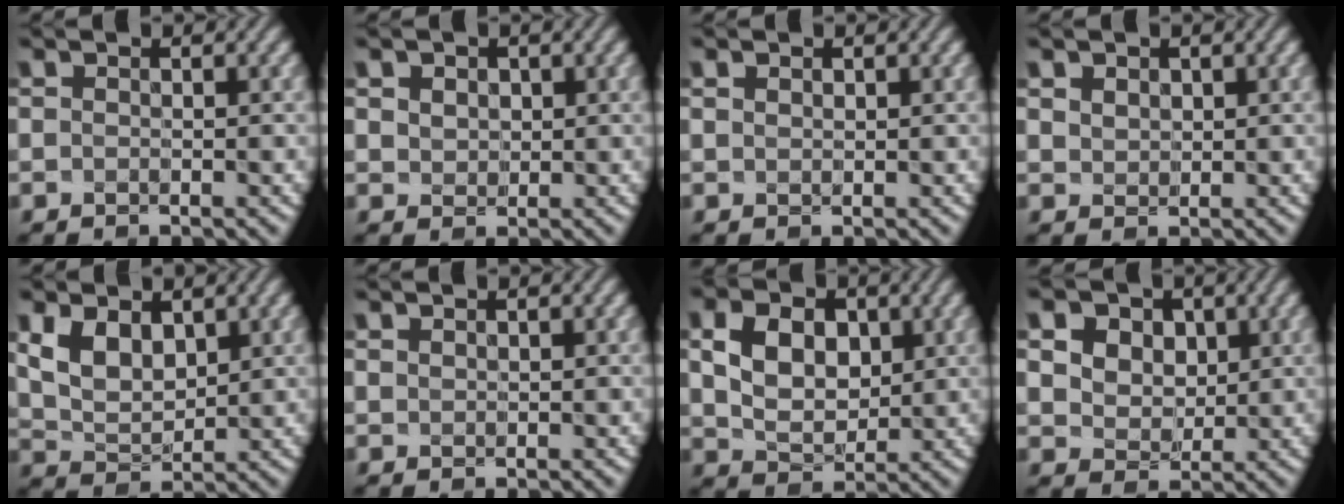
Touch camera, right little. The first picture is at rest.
{"total": 3.7, "force": [1.6, 2.7, 2.0], "torque": [-0.054, 0.018, 0.019]}
{"total": 1.0, "force": [0.7, 0.7, 0.4], "torque": [-0.019, 0.010, 0.006]}
{"total": 3.4, "force": [1.7, 2.4, 1.7], "torque": [-0.052, 0.016, 0.026]}
{"total": 2.9, "force": [1.3, 1.7, 2.0], "torque": [-0.045, -0.010, 0.032]}
{"total": 1.4, "force": [0.8, 0.9, 0.6], "torque": [-0.019, 0.014, 0.005]}
{"total": 4.0, "force": [0.8, 2.9, 2.6], "torque": [-0.059, -0.008, 0.022]}
{"total": 8.9, "force": [4.3, 6.6, 4.0], "torque": [-0.100, 0.019, 0.079]}